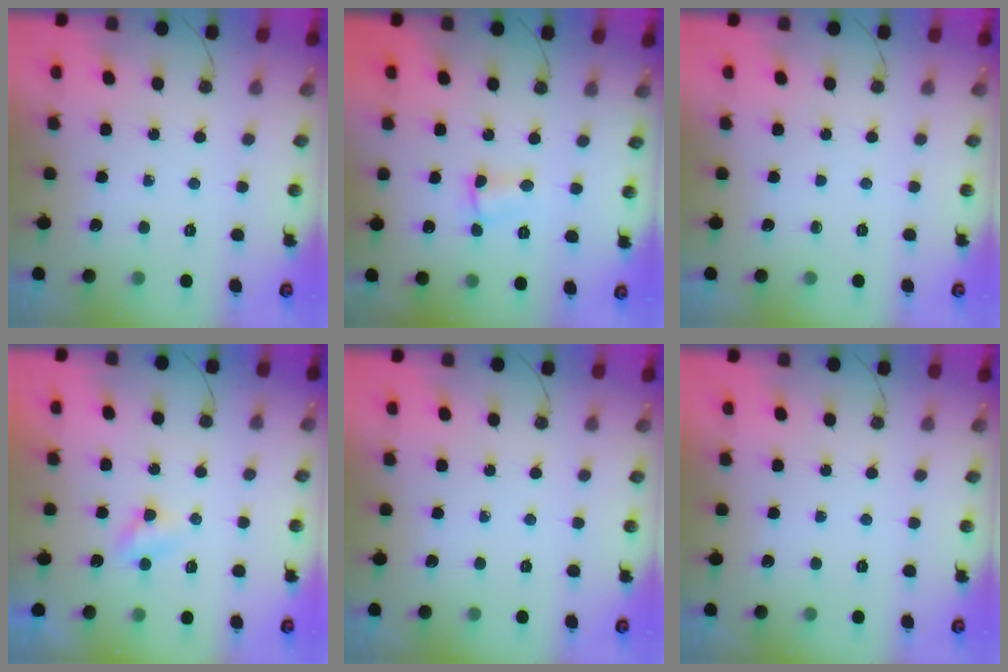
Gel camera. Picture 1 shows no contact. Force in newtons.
{"total": 1.8, "press": 1.7, "slide": 0.5}
{"total": 0.0}
{"total": 2.8, "press": 2.8, "slide": 0.3}
{"total": 0.0}
{"total": 0.0}